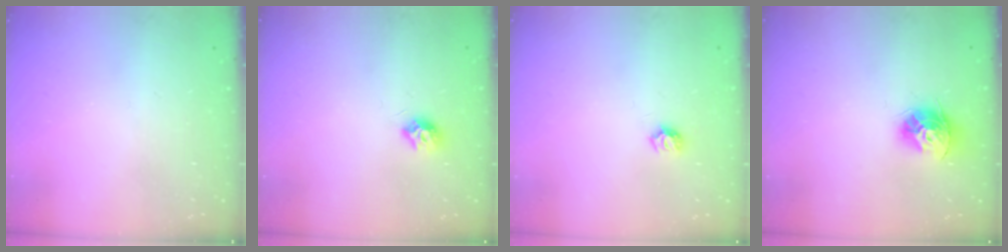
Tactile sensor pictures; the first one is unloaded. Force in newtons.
{"total": 7.4, "press": 7.4, "slide": 0.2}
{"total": 5.5, "press": 5.4, "slide": 0.6}
{"total": 11.1, "press": 11.0, "slide": 0.9}